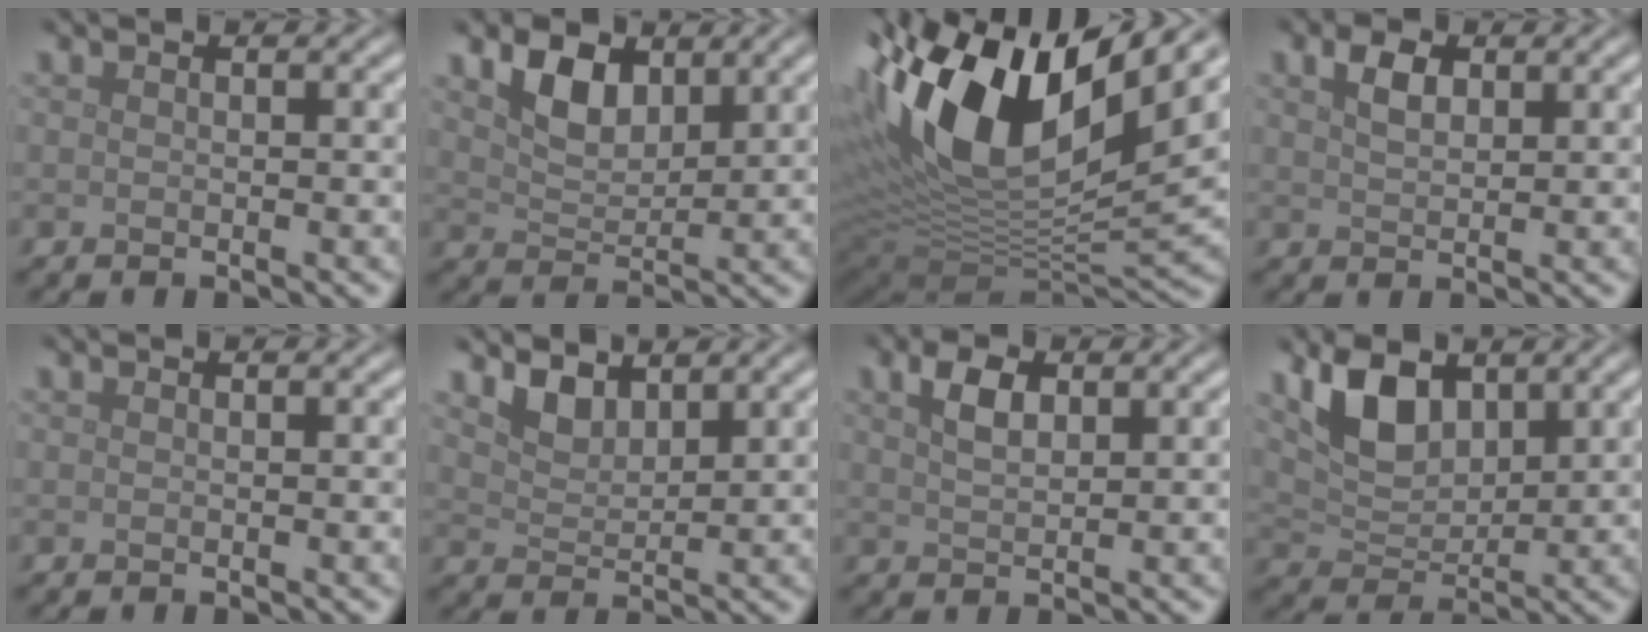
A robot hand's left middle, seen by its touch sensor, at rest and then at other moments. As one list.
[{"total": 3.8, "force": [2.2, 2.1, 2.3], "torque": [-0.055, 0.000, 0.041]}, {"total": 16.3, "force": [5.5, 8.0, 13.1], "torque": [-0.267, 0.016, 0.091]}, {"total": 2.3, "force": [1.2, 1.3, 1.5], "torque": [-0.034, 0.006, 0.024]}, {"total": 0.0}, {"total": 2.6, "force": [2.3, 0.8, 0.9], "torque": [-0.027, -0.003, 0.044]}, {"total": 2.7, "force": [1.4, 1.4, 1.9], "torque": [-0.042, 0.006, 0.028]}, {"total": 5.3, "force": [2.9, 2.8, 3.5], "torque": [-0.075, -0.004, 0.053]}]